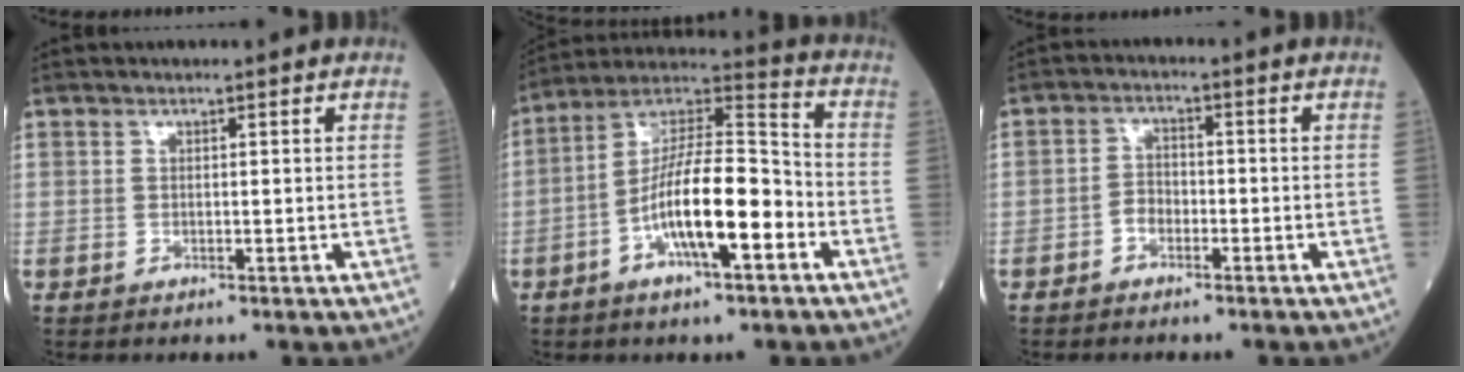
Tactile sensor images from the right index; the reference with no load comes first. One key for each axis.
{"total": 15.3, "fx": -4.9, "fy": 3.6, "fz": 14.0, "tx": -0.263, "ty": 0.013, "tz": -0.086}
{"total": 2.8, "fx": -1.5, "fy": 1.8, "fz": 1.5, "tx": -0.032, "ty": 0.006, "tz": -0.027}